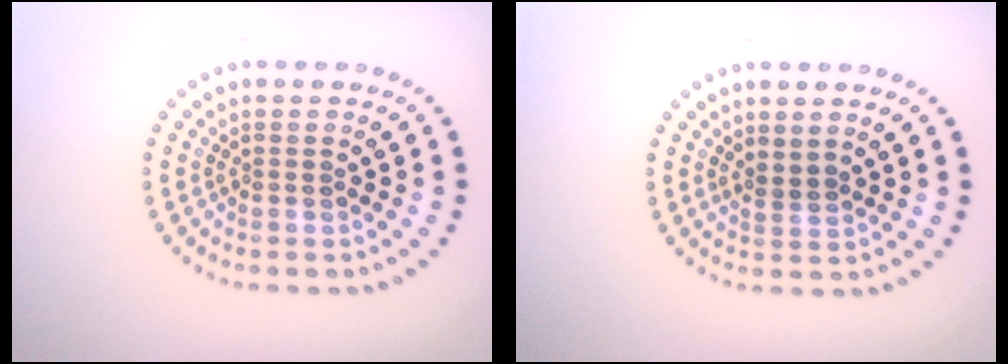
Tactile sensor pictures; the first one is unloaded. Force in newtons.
{"total": 0.9, "press": 0.6, "slide": 0.6}